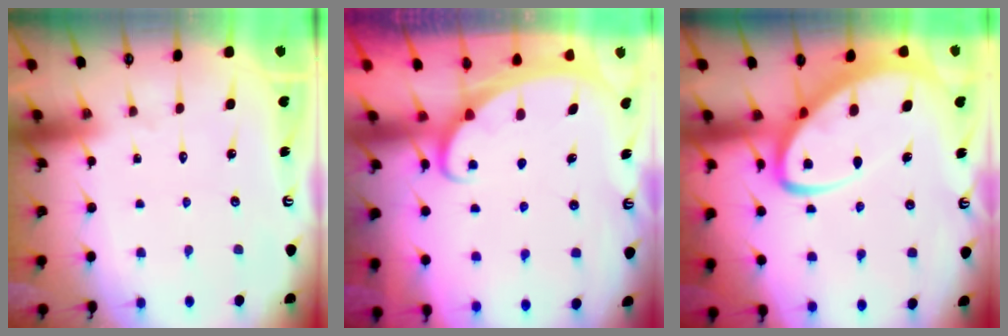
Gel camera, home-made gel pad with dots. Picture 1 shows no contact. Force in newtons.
{"total": 1.9, "press": 1.9, "slide": 0.1}
{"total": 10.5, "press": 10.4, "slide": 1.1}